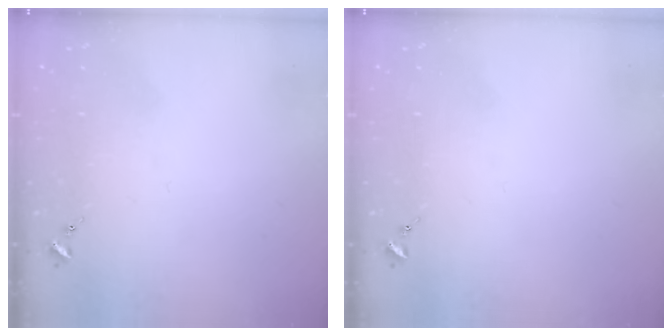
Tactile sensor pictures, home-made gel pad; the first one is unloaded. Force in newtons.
{"total": 0.0}